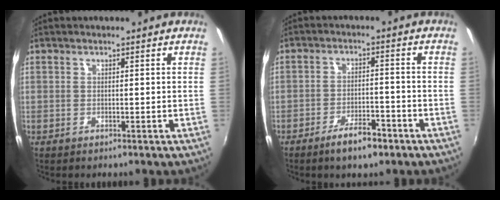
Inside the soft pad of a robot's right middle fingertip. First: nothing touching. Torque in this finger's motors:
{"motor_torque": [0.87, -1.27, 0.09, 0.02]}